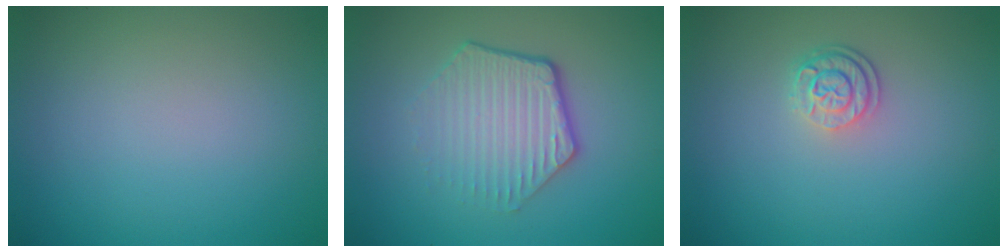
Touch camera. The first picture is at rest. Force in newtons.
{"total": 4.5, "press": 3.2, "slide": 3.1}
{"total": 2.5, "press": 1.9, "slide": 1.6}